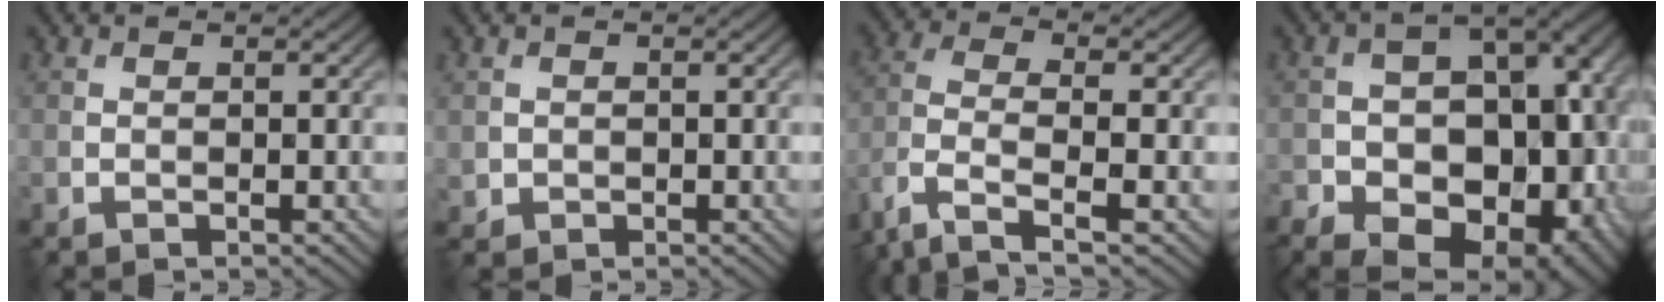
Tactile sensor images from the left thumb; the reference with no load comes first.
{"total": 1.1, "force": [0.1, 1.0, 0.1], "torque": [-0.004, -0.007, 0.002]}
{"total": 7.1, "force": [-4.6, 2.0, 5.0], "torque": [-0.109, -0.004, -0.104]}
{"total": 17.6, "force": [-7.4, 11.6, 11.0], "torque": [-0.162, -0.018, -0.093]}